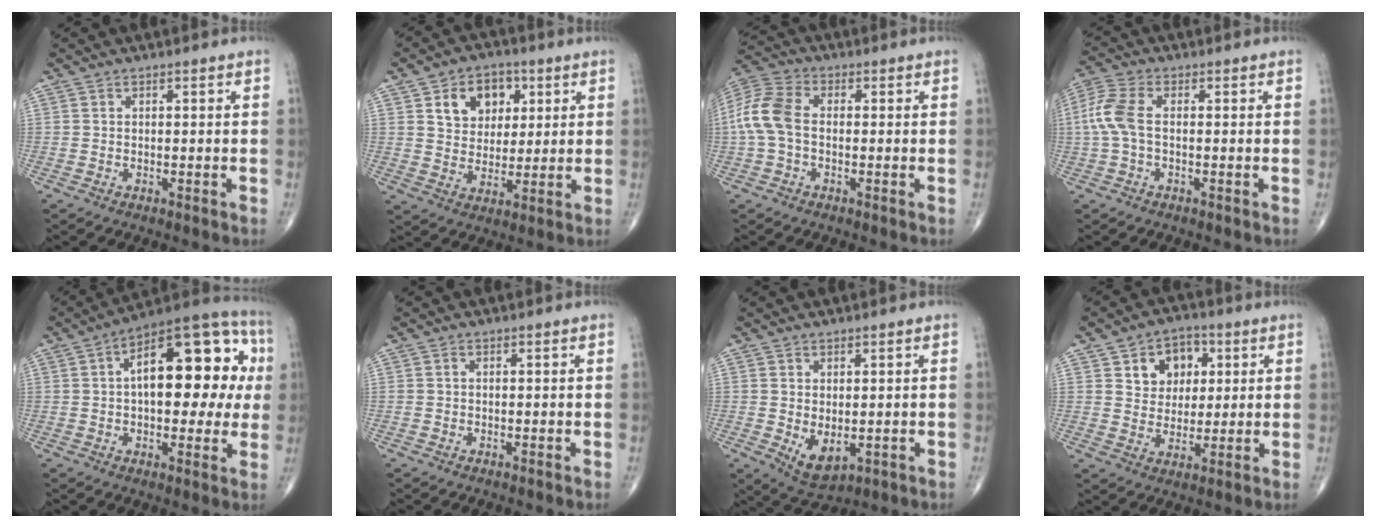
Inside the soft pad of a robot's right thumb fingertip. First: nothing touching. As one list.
[{"total": 10.1, "force": [3.8, 7.6, 5.4], "torque": [-0.046, -0.012, 0.064]}, {"total": 9.3, "force": [-0.4, 5.9, 7.1], "torque": [-0.160, 0.024, -0.018]}, {"total": 7.1, "force": [0.0, 3.6, 6.0], "torque": [-0.163, 0.020, -0.006]}, {"total": 22.1, "force": [3.4, 10.5, 19.2], "torque": [-0.240, 0.034, 0.036]}, {"total": 0.0}, {"total": 5.5, "force": [-0.7, 3.2, 4.5], "torque": [-0.066, -0.009, 0.007]}, {"total": 9.1, "force": [3.2, 7.0, 4.8], "torque": [-0.030, -0.009, 0.050]}]